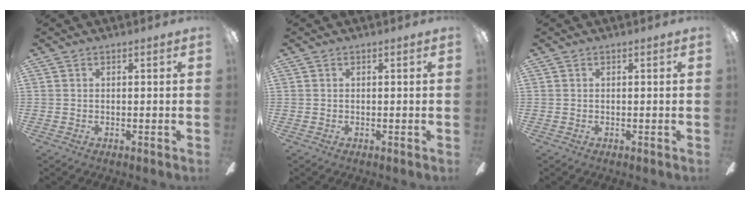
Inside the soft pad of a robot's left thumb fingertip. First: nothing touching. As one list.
[{"total": 0.6, "force": [0.1, 0.5, 0.2], "torque": [-0.004, 0.005, 0.001]}, {"total": 0.0}]